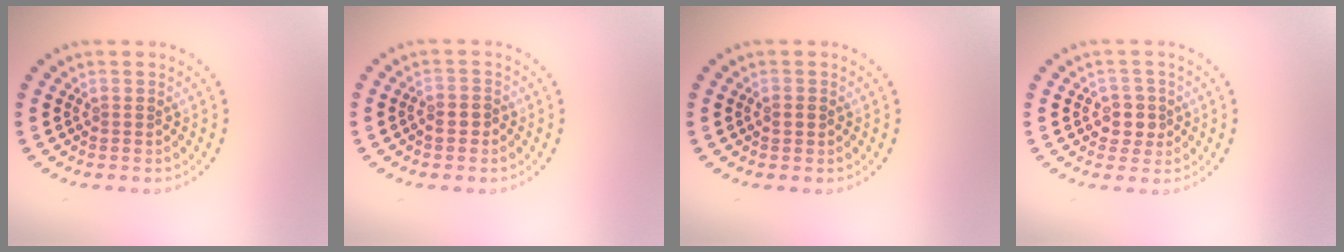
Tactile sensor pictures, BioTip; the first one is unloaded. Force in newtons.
{"total": 1.0, "press": 0.9, "slide": 0.5}
{"total": 1.2, "press": 1.2, "slide": 0.1}
{"total": 2.2, "press": 2.0, "slide": 0.8}